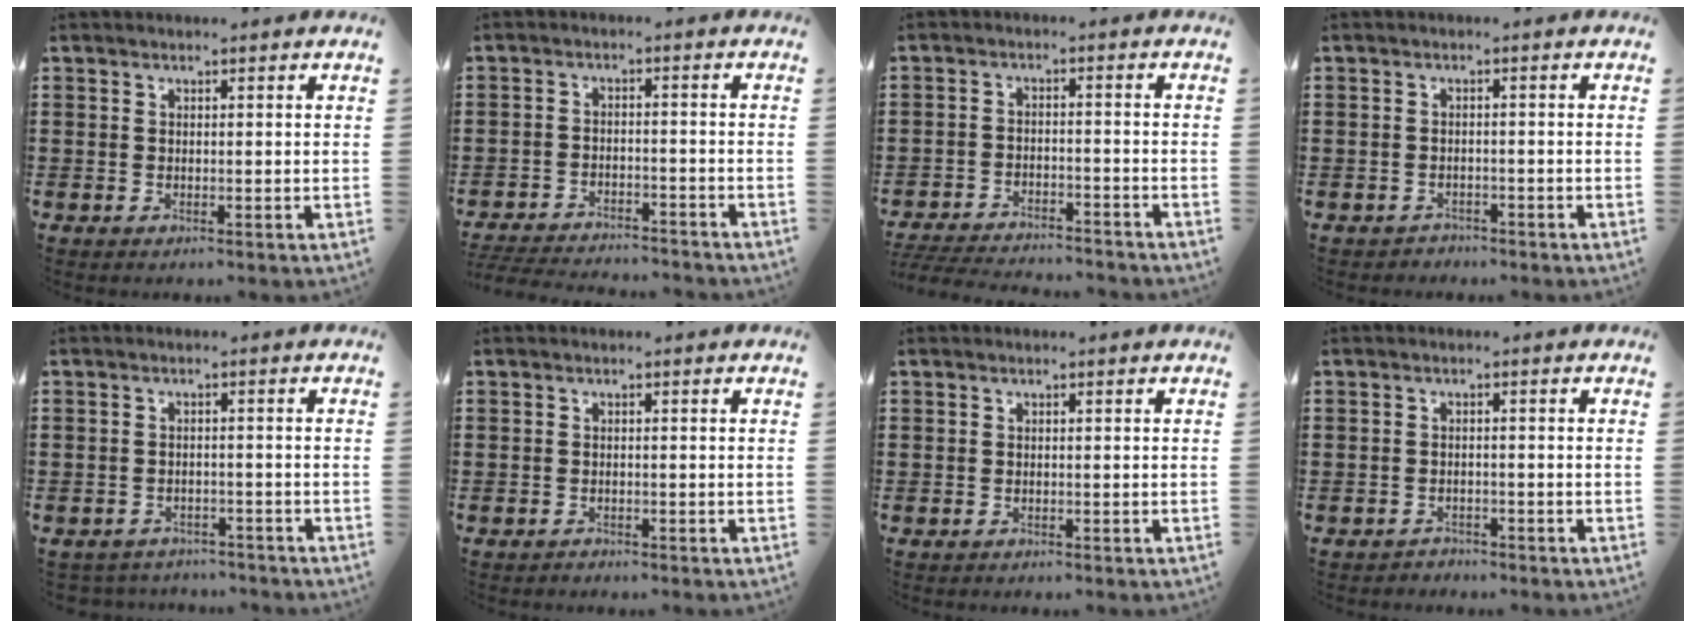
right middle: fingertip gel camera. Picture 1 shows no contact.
{"total": 4.0, "force": [-4.0, 0.2, 0.5], "torque": [-0.018, 0.000, -0.086]}
{"total": 4.4, "force": [-4.3, 0.2, 0.6], "torque": [-0.019, -0.001, -0.091]}
{"total": 1.4, "force": [-1.3, 0.4, -0.1], "torque": [-0.003, 0.003, -0.031]}
{"total": 2.2, "force": [-2.2, 0.4, -0.2], "torque": [-0.004, 0.000, -0.049]}
{"total": 0.7, "force": [-0.7, 0.1, 0.0], "torque": [-0.002, 0.000, -0.014]}
{"total": 0.5, "force": [-0.4, 0.3, -0.1], "torque": [0.002, 0.004, -0.011]}
{"total": 1.5, "force": [-1.5, 0.3, -0.1], "torque": [-0.004, 0.002, -0.034]}